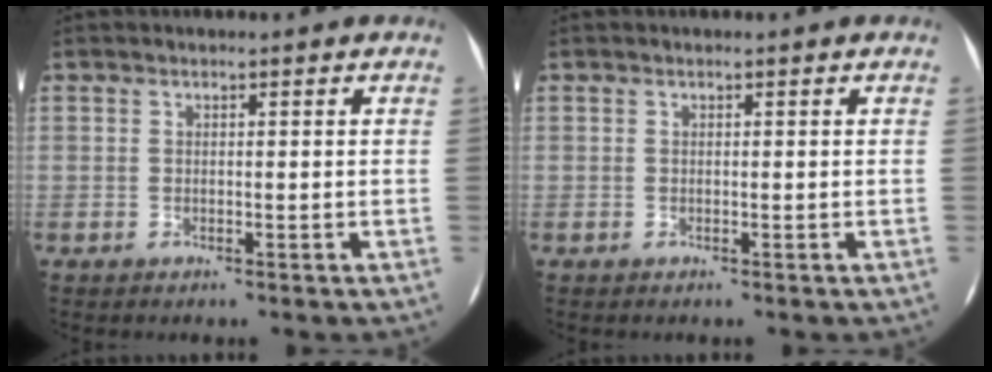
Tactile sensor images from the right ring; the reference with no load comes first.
{"total": 0.0}